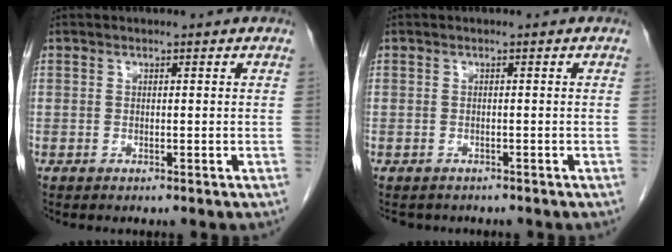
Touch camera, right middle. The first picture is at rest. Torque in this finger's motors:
{"motor_torque": [0.07, -0.07, 0.03, 0.06]}